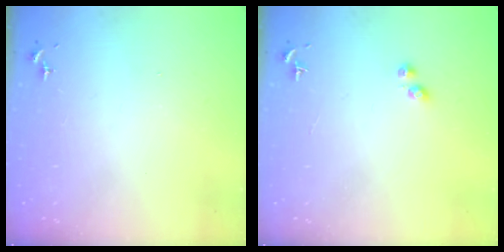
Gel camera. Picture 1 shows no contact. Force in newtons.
{"total": 2.8, "press": 2.7, "slide": 0.7}